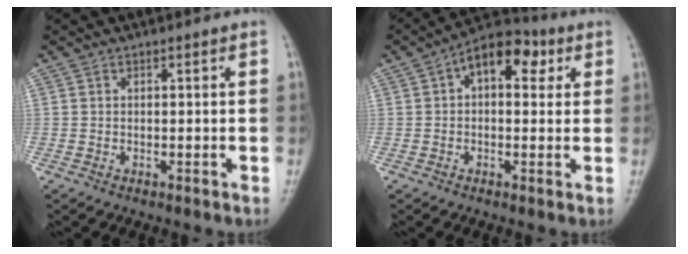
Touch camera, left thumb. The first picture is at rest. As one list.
[{"total": 10.1, "force": [2.9, 6.1, 7.5], "torque": [-0.077, 0.022, 0.033]}]